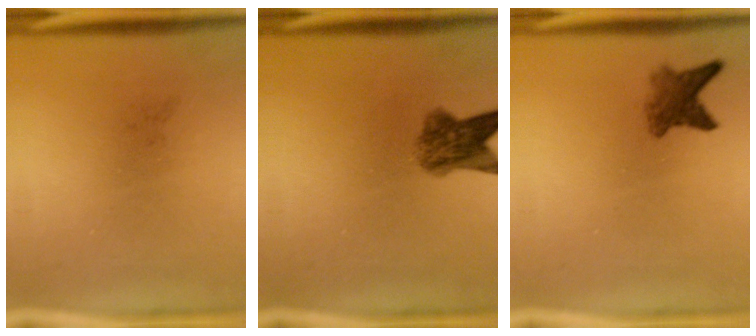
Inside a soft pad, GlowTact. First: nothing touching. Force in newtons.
{"total": 5.2}
{"total": 3.9}